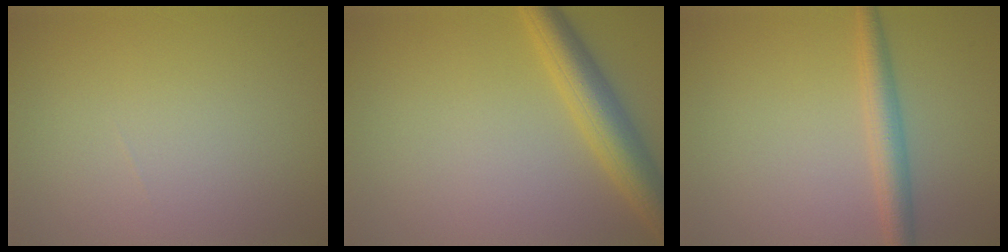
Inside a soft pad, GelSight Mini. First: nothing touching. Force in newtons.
{"total": 4.8, "press": 4.8, "slide": 0.2}
{"total": 2.8, "press": 2.8, "slide": 0.0}